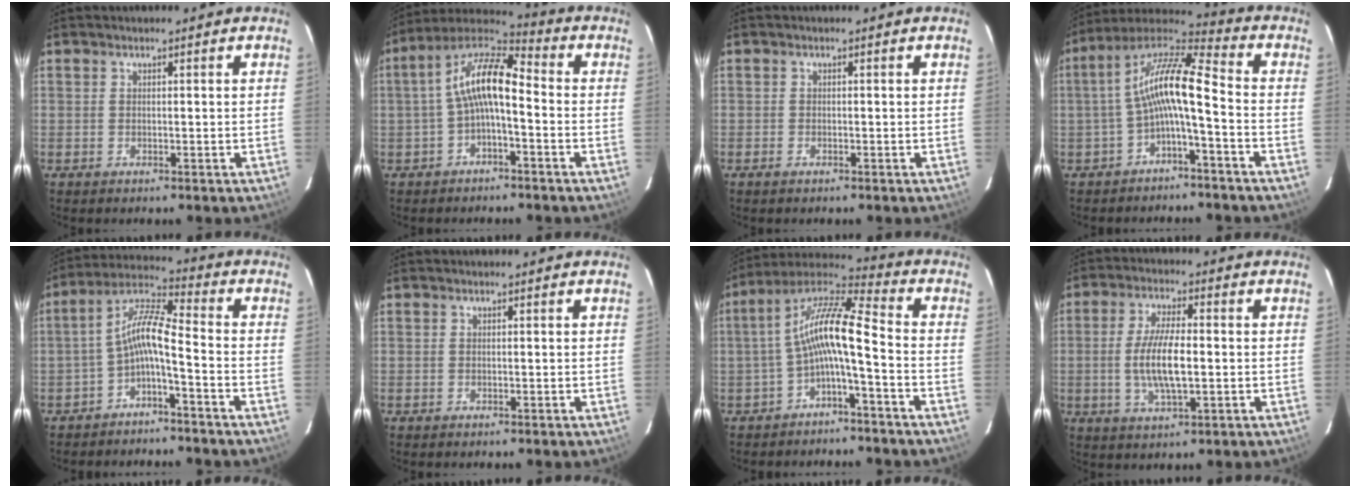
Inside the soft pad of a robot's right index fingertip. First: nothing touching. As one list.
[{"total": 10.1, "force": [-1.7, 3.5, 9.3], "torque": [-0.191, 0.024, -0.035]}, {"total": 0.8, "force": [-0.7, 0.4, 0.3], "torque": [-0.007, -0.001, -0.014]}, {"total": 11.4, "force": [-2.3, 2.1, 11.0], "torque": [-0.225, 0.024, -0.049]}, {"total": 7.5, "force": [-3.3, 1.1, 6.7], "torque": [-0.161, 0.021, -0.064]}, {"total": 0.0}, {"total": 11.2, "force": [-2.5, 1.8, 10.7], "torque": [-0.223, 0.024, -0.053]}, {"total": 9.2, "force": [-0.9, 2.8, 8.7], "torque": [-0.171, -0.004, -0.017]}]